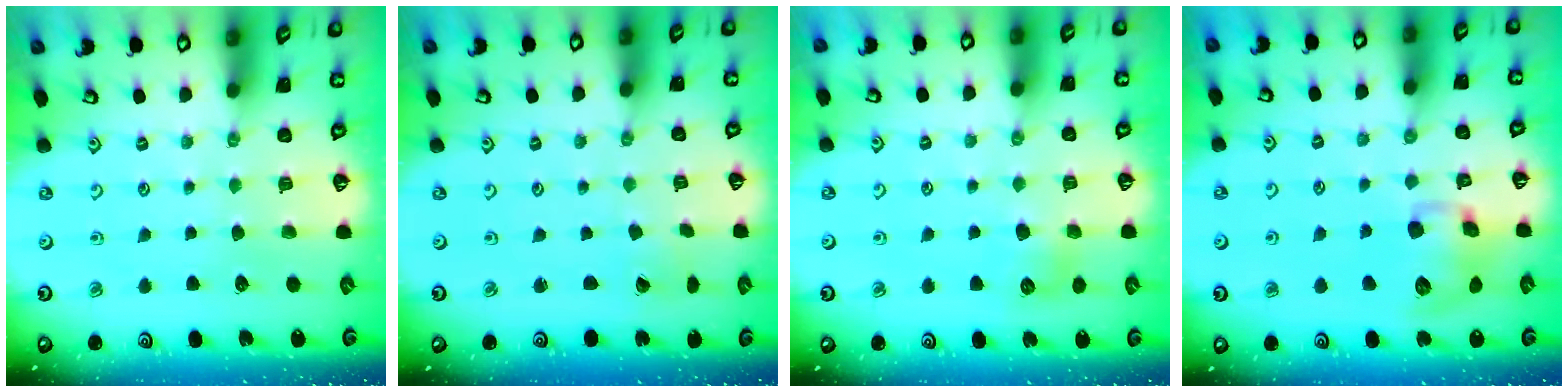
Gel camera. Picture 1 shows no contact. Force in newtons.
{"total": 0.0}
{"total": 6.7, "press": 6.7, "slide": 0.5}
{"total": 11.0, "press": 10.8, "slide": 1.8}